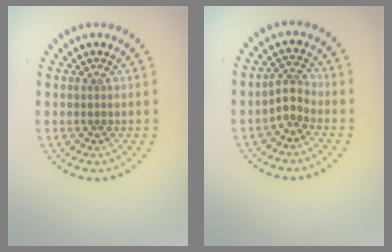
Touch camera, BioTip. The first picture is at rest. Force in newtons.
{"total": 2.0, "press": 1.5, "slide": 1.4}